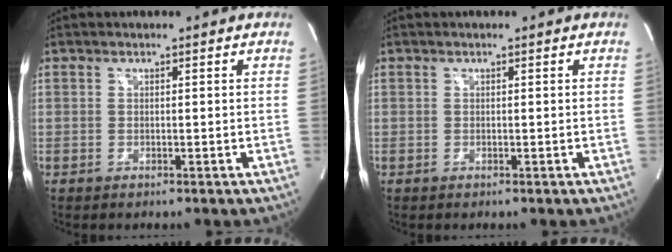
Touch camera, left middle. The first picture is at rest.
{"total": 0.0}